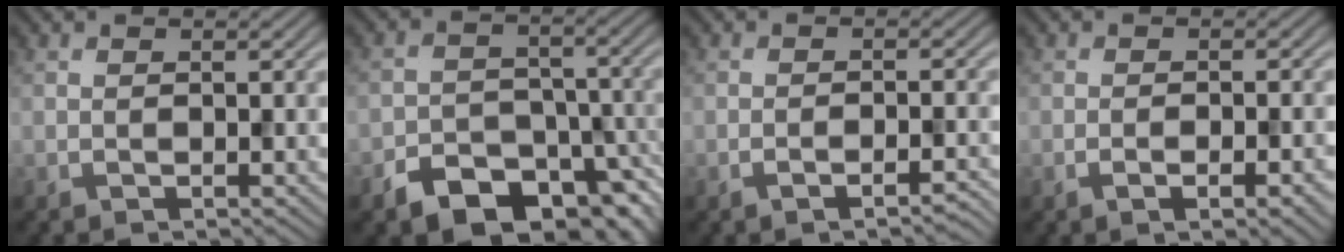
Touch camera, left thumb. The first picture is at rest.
{"total": 9.6, "force": [-6.7, 5.3, 4.3], "torque": [-0.068, -0.014, -0.110]}
{"total": 2.0, "force": [-1.6, 0.1, 1.2], "torque": [-0.023, 0.005, -0.029]}
{"total": 3.3, "force": [-1.8, 0.6, 2.7], "torque": [-0.048, -0.002, -0.029]}